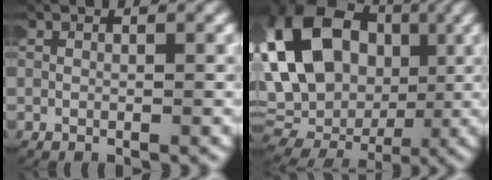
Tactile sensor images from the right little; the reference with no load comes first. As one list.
[{"total": 15.7, "force": [0.2, 12.4, 9.5], "torque": [-0.217, -0.042, 0.021]}]